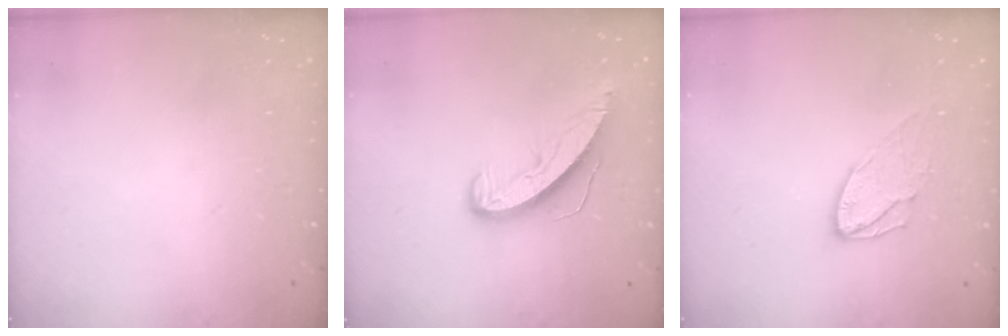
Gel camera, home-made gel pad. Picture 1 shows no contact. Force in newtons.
{"total": 8.7, "press": 8.7, "slide": 0.7}
{"total": 9.0, "press": 9.0, "slide": 0.7}